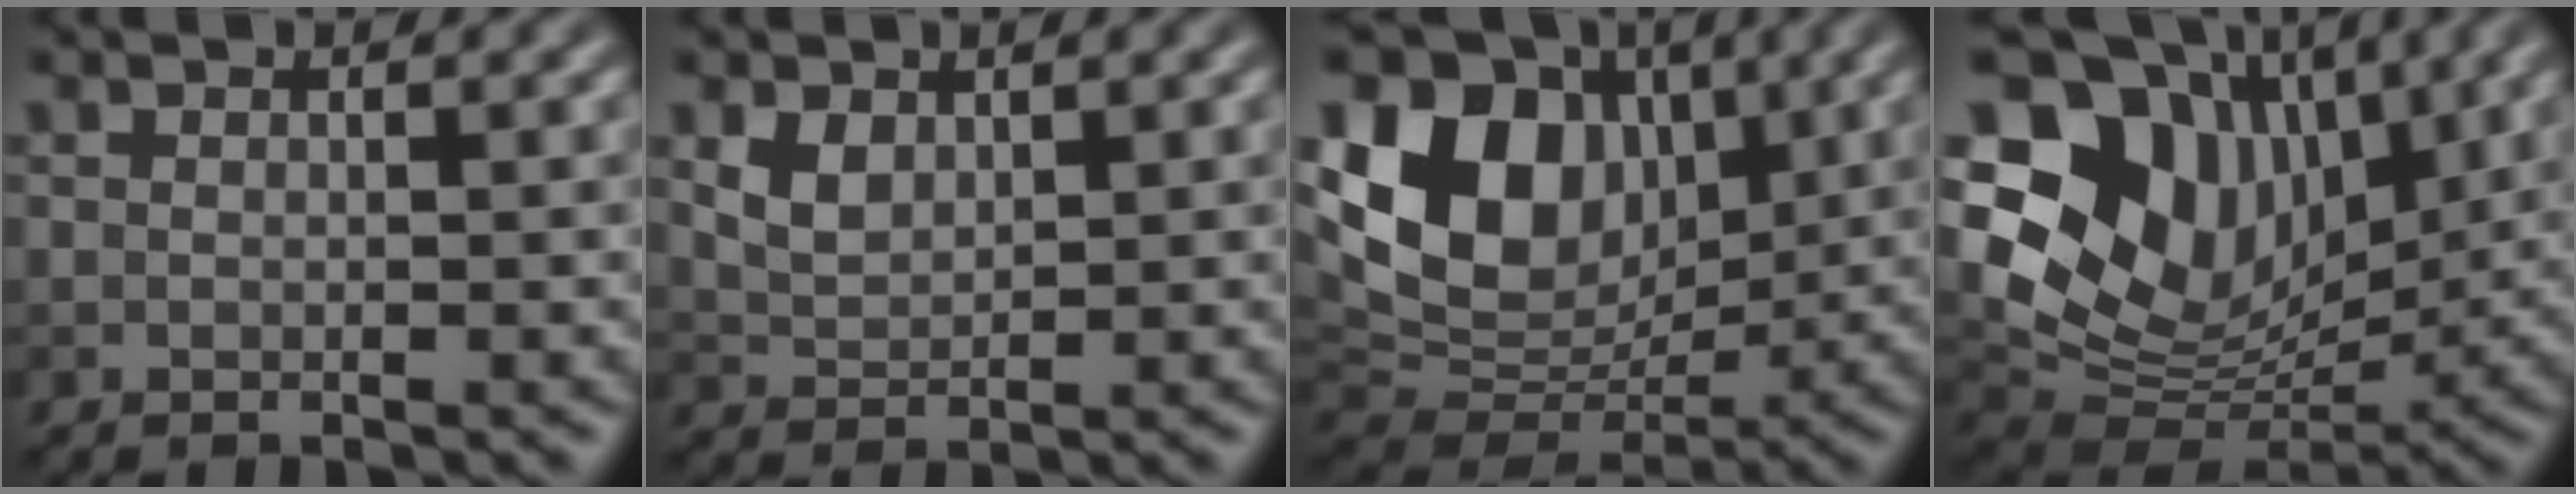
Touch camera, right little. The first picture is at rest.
{"total": 2.1, "force": [1.1, 1.4, 1.2], "torque": [-0.029, -0.002, 0.027]}
{"total": 11.5, "force": [3.6, 8.4, 7.0], "torque": [-0.137, 0.008, 0.063]}
{"total": 12.8, "force": [5.4, 9.0, 7.4], "torque": [-0.145, 0.013, 0.102]}